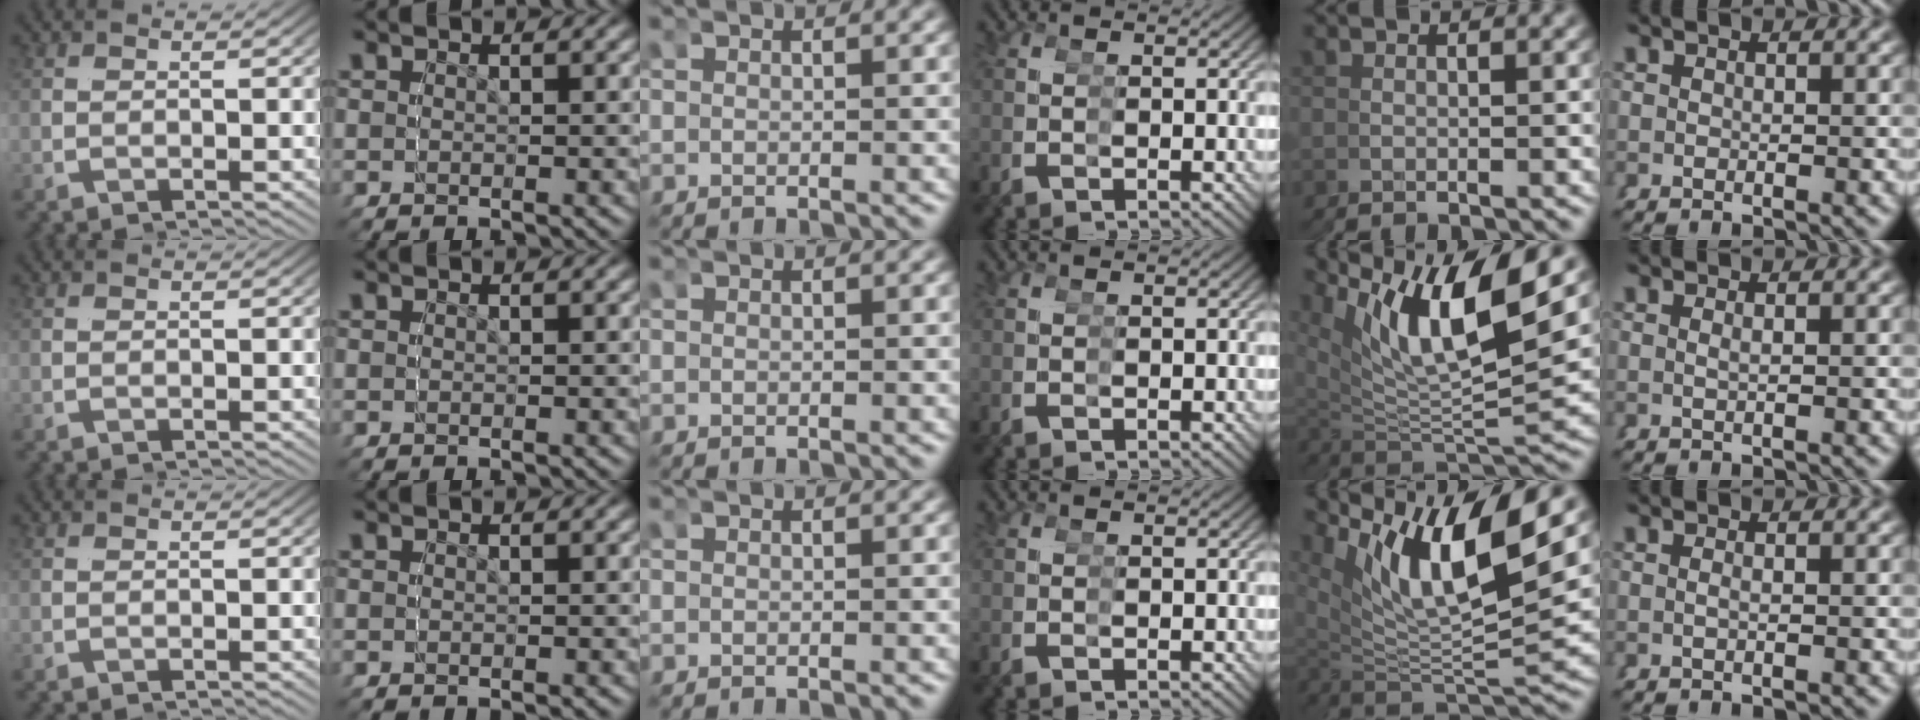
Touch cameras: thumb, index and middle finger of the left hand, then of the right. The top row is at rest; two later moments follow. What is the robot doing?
{"motion": "grasp_and_lifting", "object": "condiment"}